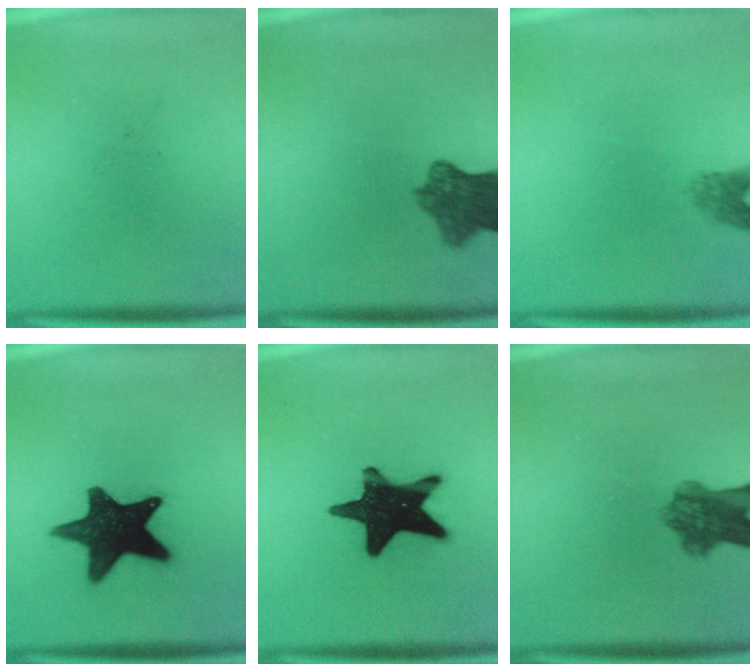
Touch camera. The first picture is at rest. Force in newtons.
{"total": 7.7}
{"total": 2.1}
{"total": 16.3}
{"total": 19.3}
{"total": 7.2}